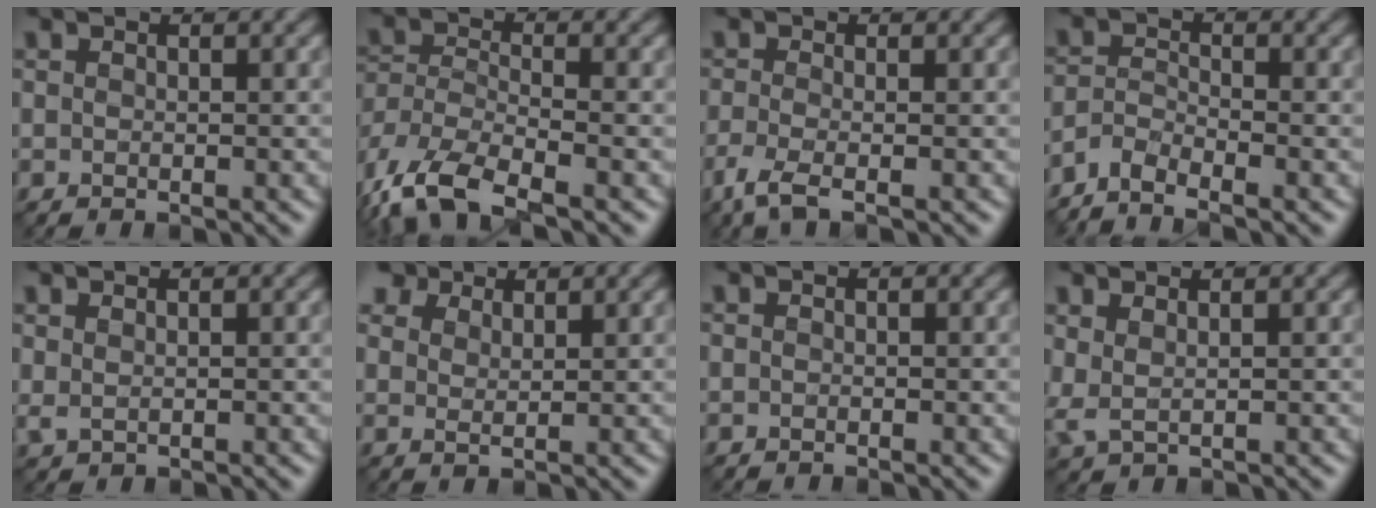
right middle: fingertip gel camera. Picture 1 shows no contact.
{"total": 8.9, "force": [-5.6, 3.7, 5.8], "torque": [-0.131, -0.021, -0.114]}
{"total": 2.7, "force": [-1.7, 0.6, 1.9], "torque": [-0.054, -0.009, -0.044]}
{"total": 3.1, "force": [-2.7, 0.7, 1.3], "torque": [-0.030, -0.001, -0.066]}
{"total": 0.8, "force": [0.7, 0.2, 0.4], "torque": [-0.014, -0.002, 0.018]}
{"total": 5.4, "force": [4.1, 2.9, 2.2], "torque": [-0.064, 0.007, 0.067]}
{"total": 0.0}
{"total": 1.6, "force": [1.0, 0.5, 1.2], "torque": [-0.033, -0.001, 0.023]}